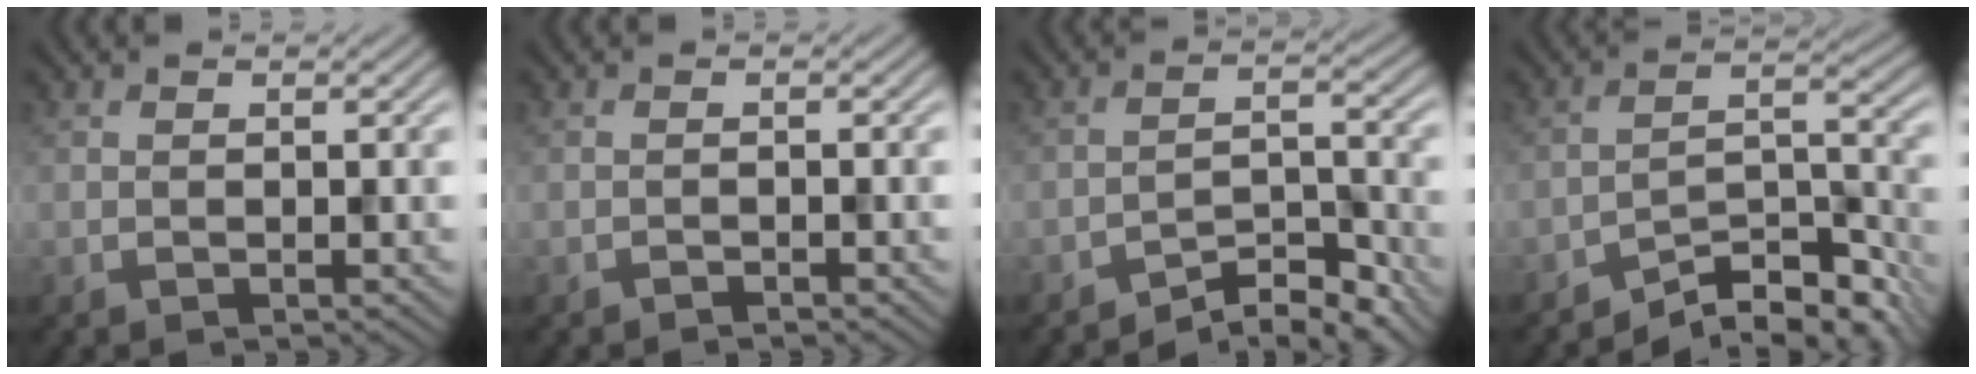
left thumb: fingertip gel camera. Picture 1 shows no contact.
{"total": 0.6, "force": [-0.6, 0.0, 0.1], "torque": [0.000, 0.001, -0.013]}
{"total": 5.7, "force": [-5.0, 1.3, 2.5], "torque": [-0.033, 0.009, -0.088]}
{"total": 9.3, "force": [-8.0, 2.0, 4.4], "torque": [-0.063, 0.009, -0.136]}